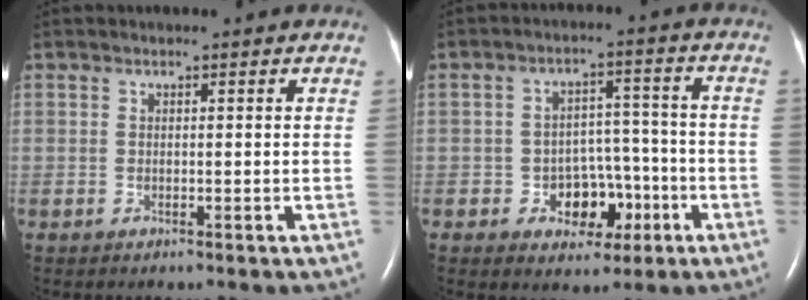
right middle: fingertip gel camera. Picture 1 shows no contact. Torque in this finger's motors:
{"motor_torque": [0.63, -0.22, 0.08, 0.05]}